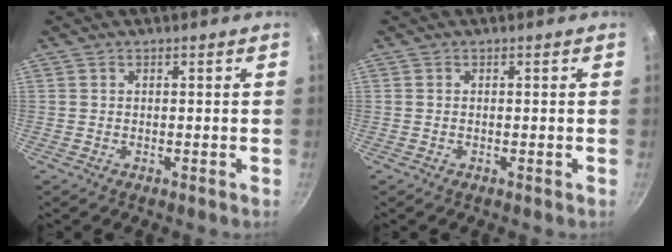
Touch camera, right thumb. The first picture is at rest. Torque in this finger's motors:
{"motor_torque": [-0.11, -0.04, -0.07, -0.03, -0.02]}